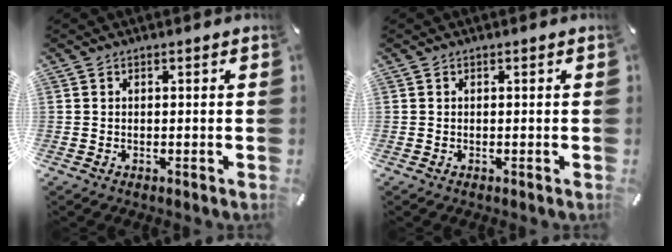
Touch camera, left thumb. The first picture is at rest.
{"total": 0.0}